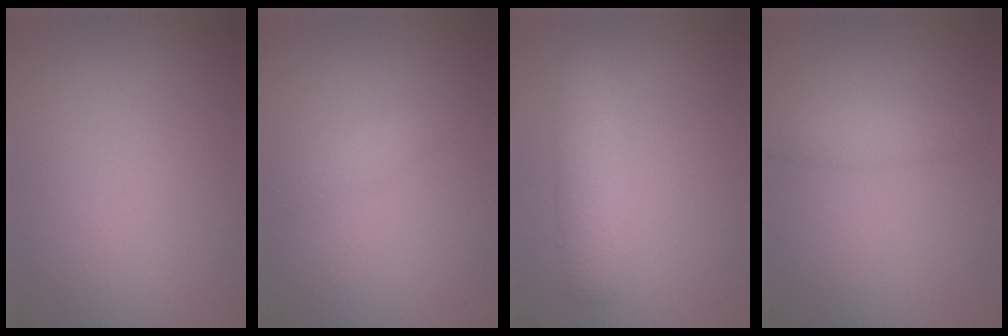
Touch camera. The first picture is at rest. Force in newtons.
{"total": 1.2, "press": 1.2, "slide": 0.0}
{"total": 2.9, "press": 2.9, "slide": 0.1}
{"total": 1.6, "press": 1.6, "slide": 0.1}